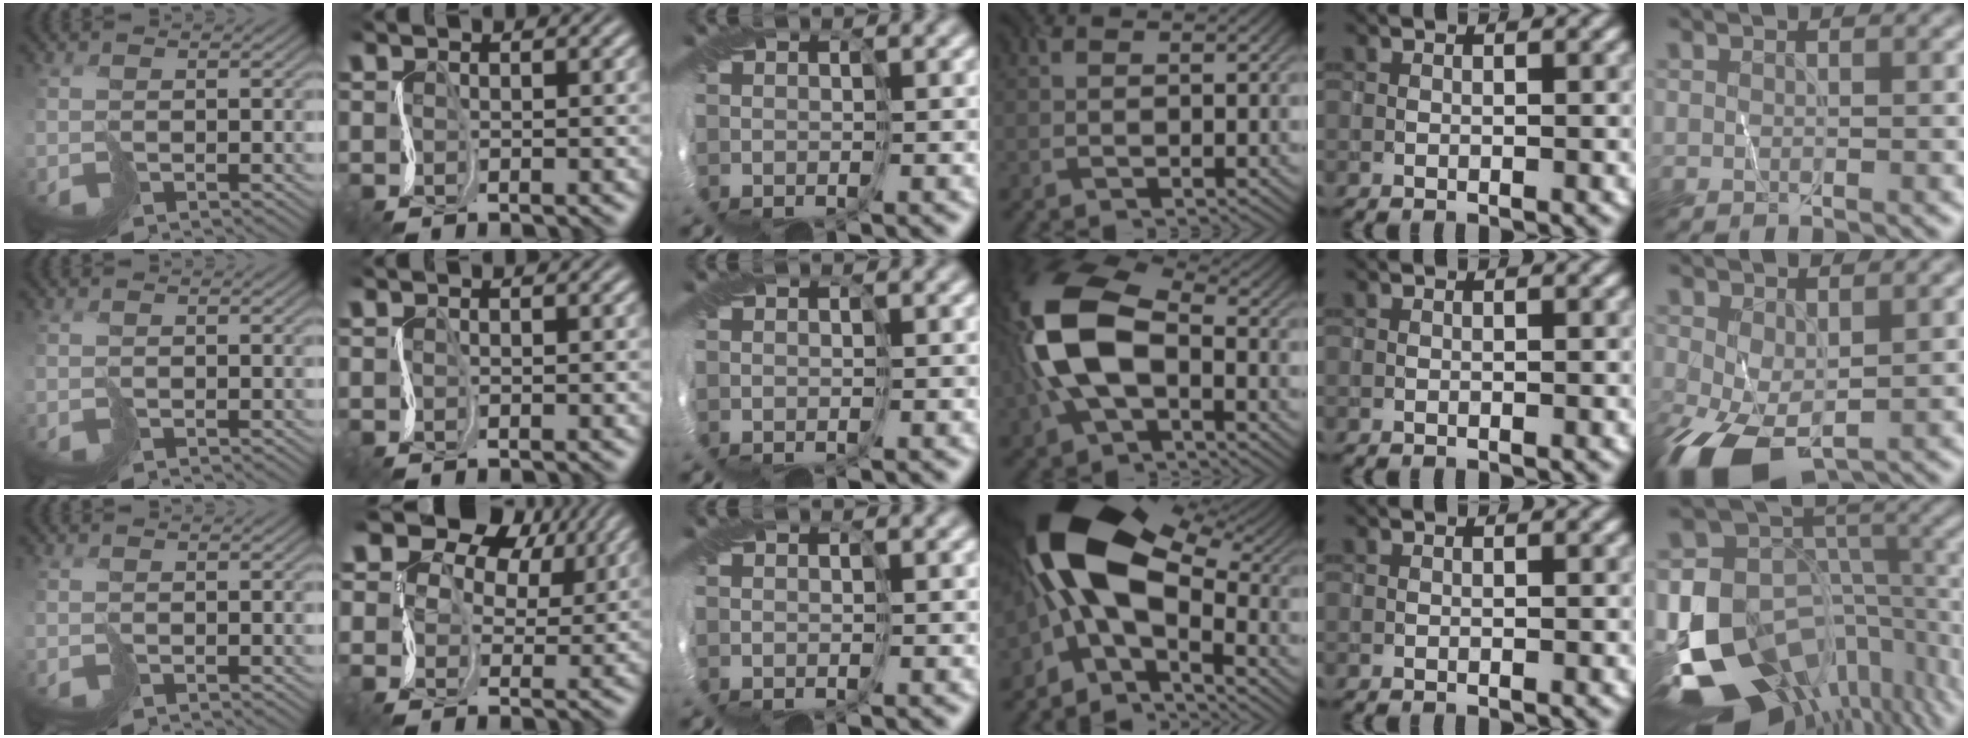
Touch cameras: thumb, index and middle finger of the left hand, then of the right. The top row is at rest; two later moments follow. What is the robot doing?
{"motion": "cut", "object": "receipt paper"}